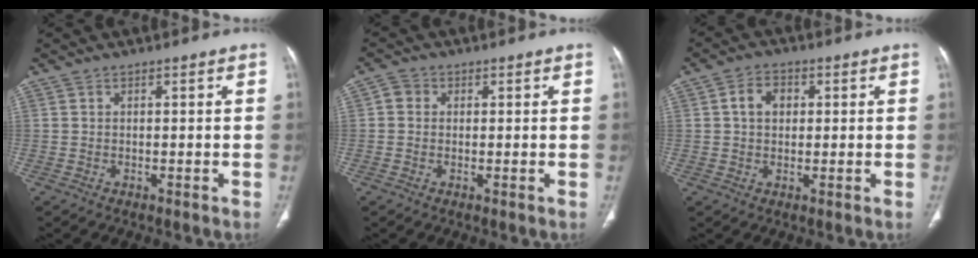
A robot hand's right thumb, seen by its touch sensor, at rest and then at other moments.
{"total": 2.4, "force": [0.3, 2.2, 1.0], "torque": [-0.007, 0.005, 0.002]}
{"total": 4.4, "force": [0.9, 3.3, 2.8], "torque": [-0.039, 0.010, 0.012]}